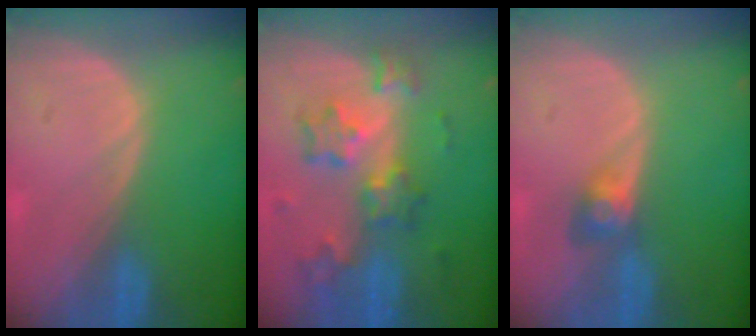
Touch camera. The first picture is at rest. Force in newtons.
{"total": 8.4, "press": 7.3, "slide": 4.1}
{"total": 3.1, "press": 2.7, "slide": 1.4}